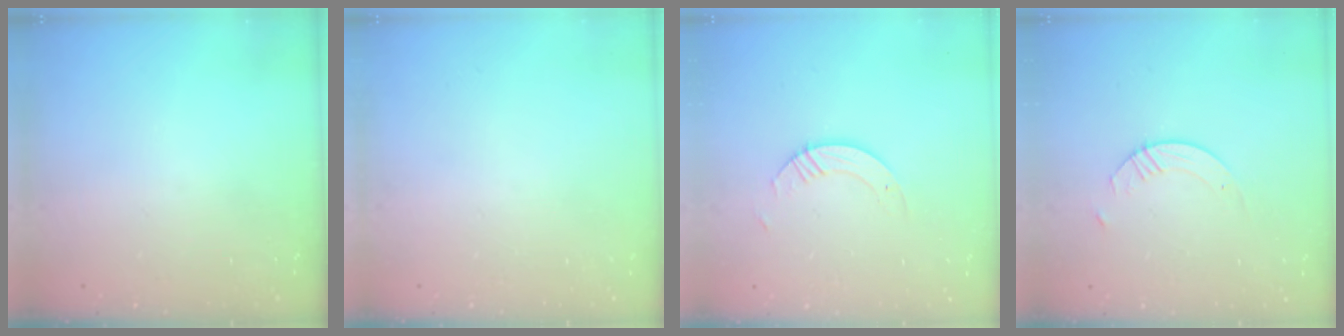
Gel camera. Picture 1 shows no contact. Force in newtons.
{"total": 0.0}
{"total": 3.7, "press": 3.7, "slide": 0.3}
{"total": 4.9, "press": 4.8, "slide": 0.5}